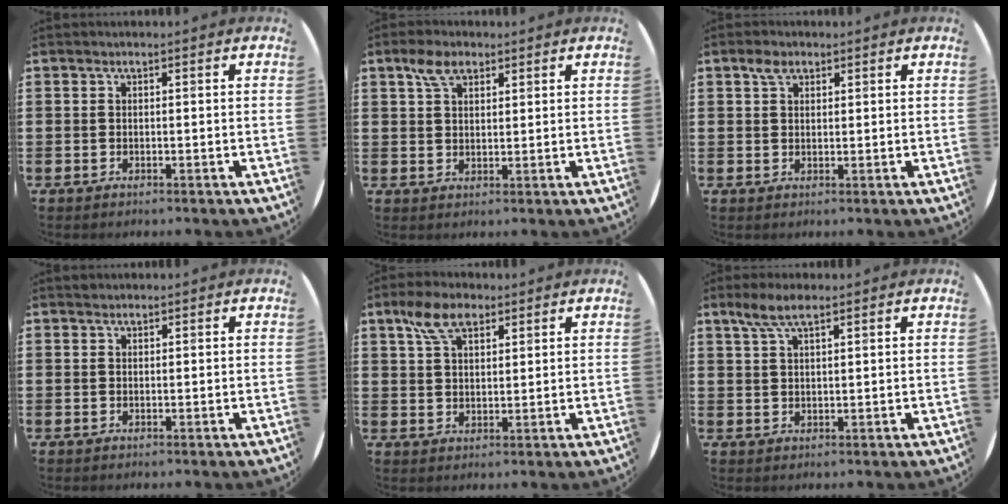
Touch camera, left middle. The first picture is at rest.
{"total": 4.1, "force": [2.7, 2.1, 2.2], "torque": [-0.042, 0.005, 0.047]}
{"total": 2.2, "force": [1.5, 1.2, 1.1], "torque": [-0.016, 0.002, 0.026]}
{"total": 0.5, "force": [0.5, 0.2, -0.1], "torque": [0.004, 0.005, 0.008]}
{"total": 6.0, "force": [3.8, 3.1, 3.5], "torque": [-0.071, 0.006, 0.068]}
{"total": 4.2, "force": [2.9, 1.3, 2.8], "torque": [-0.052, 0.003, 0.051]}